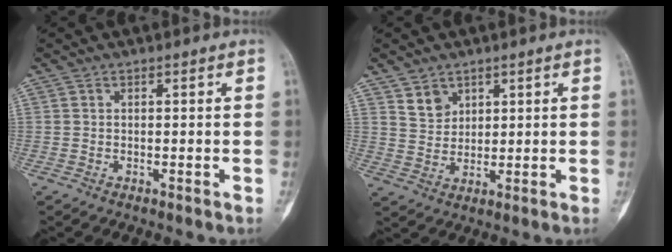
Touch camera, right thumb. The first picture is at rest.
{"total": 4.0, "force": [2.7, 2.8, 1.1], "torque": [-0.002, -0.024, 0.057]}